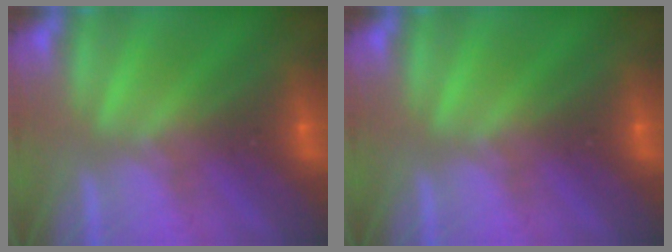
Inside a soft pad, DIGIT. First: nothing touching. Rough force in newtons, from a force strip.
{"total": 0.0}